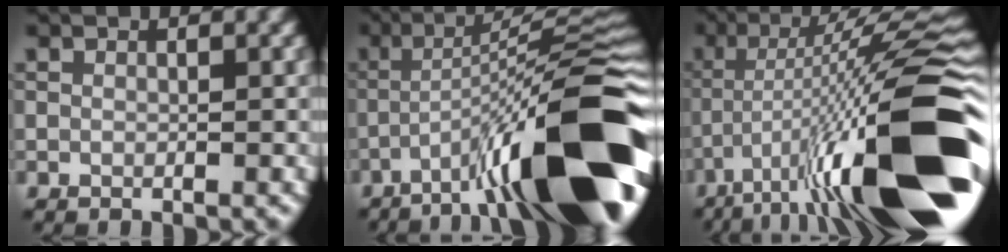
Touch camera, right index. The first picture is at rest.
{"total": 17.0, "force": [-8.2, 3.8, 14.4], "torque": [-0.206, 0.015, -0.129]}
{"total": 18.4, "force": [-7.4, 4.2, 16.4], "torque": [-0.257, 0.020, -0.125]}